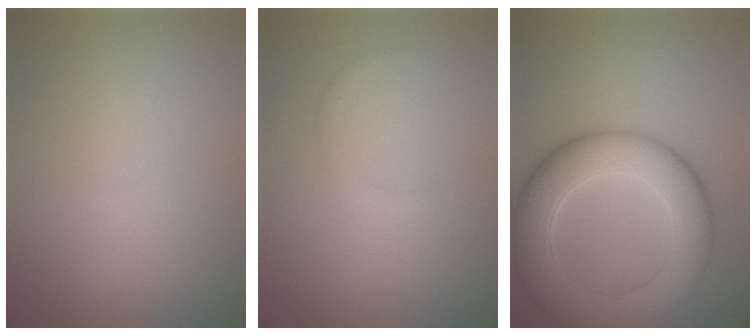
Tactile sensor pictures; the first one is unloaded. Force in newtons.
{"total": 0.7, "press": 0.7, "slide": 0.1}
{"total": 9.5, "press": 9.5, "slide": 0.4}